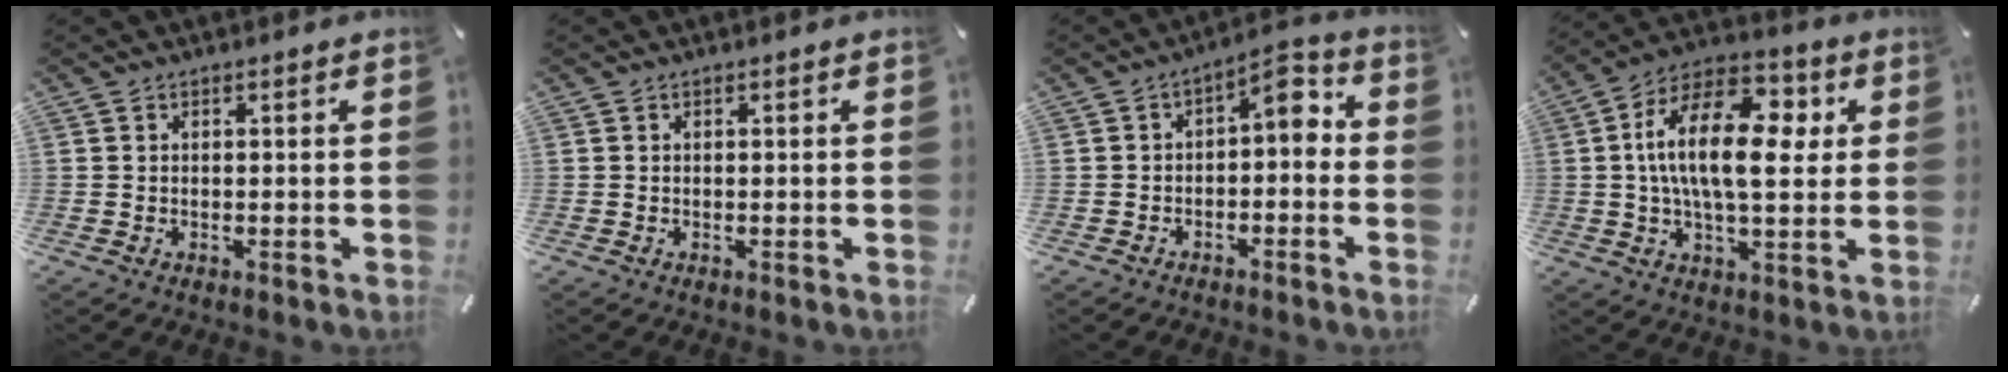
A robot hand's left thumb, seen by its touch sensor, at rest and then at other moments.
{"total": 0.0}
{"total": 4.9, "force": [-0.3, 2.8, 4.0], "torque": [-0.058, -0.004, -0.020]}
{"total": 18.6, "force": [2.9, 9.3, 15.8], "torque": [-0.296, 0.006, 0.044]}